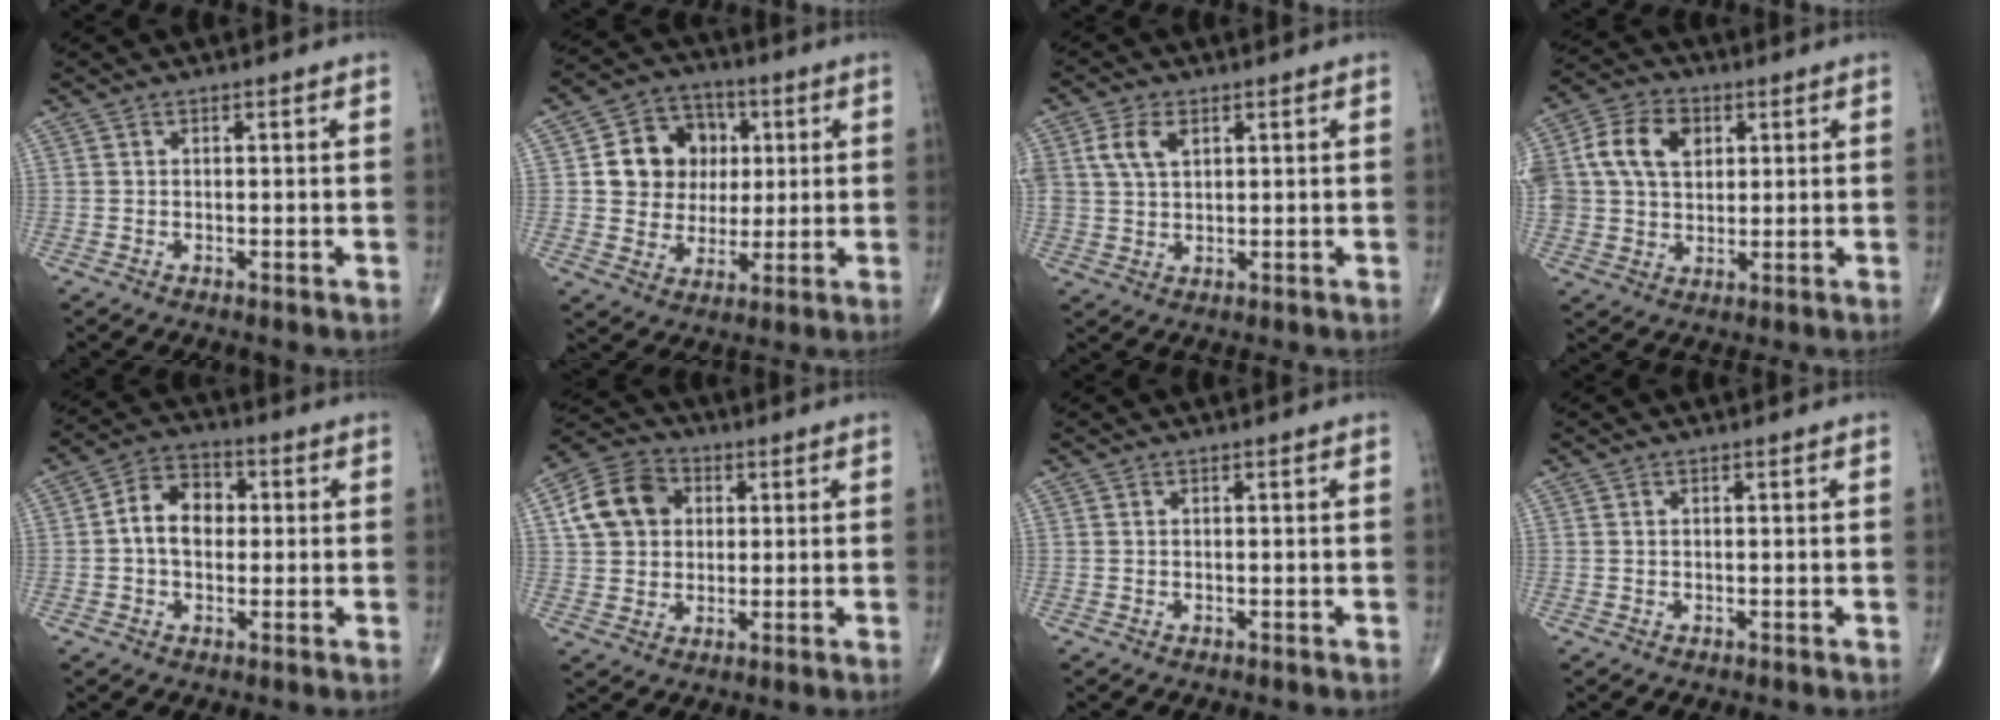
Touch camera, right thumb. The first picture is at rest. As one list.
[{"total": 12.7, "force": [2.4, 11.1, 5.9], "torque": [-0.048, 0.006, 0.042]}, {"total": 5.8, "force": [2.2, 3.5, 4.0], "torque": [-0.078, -0.001, 0.046]}, {"total": 13.0, "force": [3.4, 9.5, 8.1], "torque": [-0.147, 0.007, 0.060]}, {"total": 8.5, "force": [0.4, 6.2, 5.8], "torque": [-0.078, 0.023, -0.003]}, {"total": 11.2, "force": [2.5, 9.1, 6.0], "torque": [-0.093, 0.008, 0.037]}, {"total": 0.0}, {"total": 0.0}]